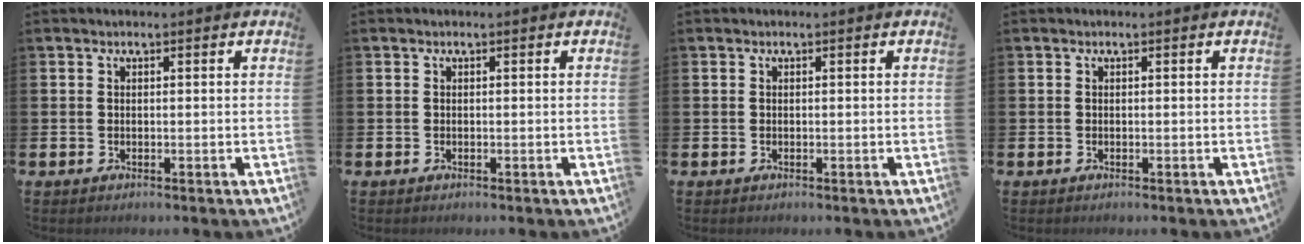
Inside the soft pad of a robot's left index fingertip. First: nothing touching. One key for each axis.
{"total": 0.0}
{"total": 0.0}
{"total": 0.0}